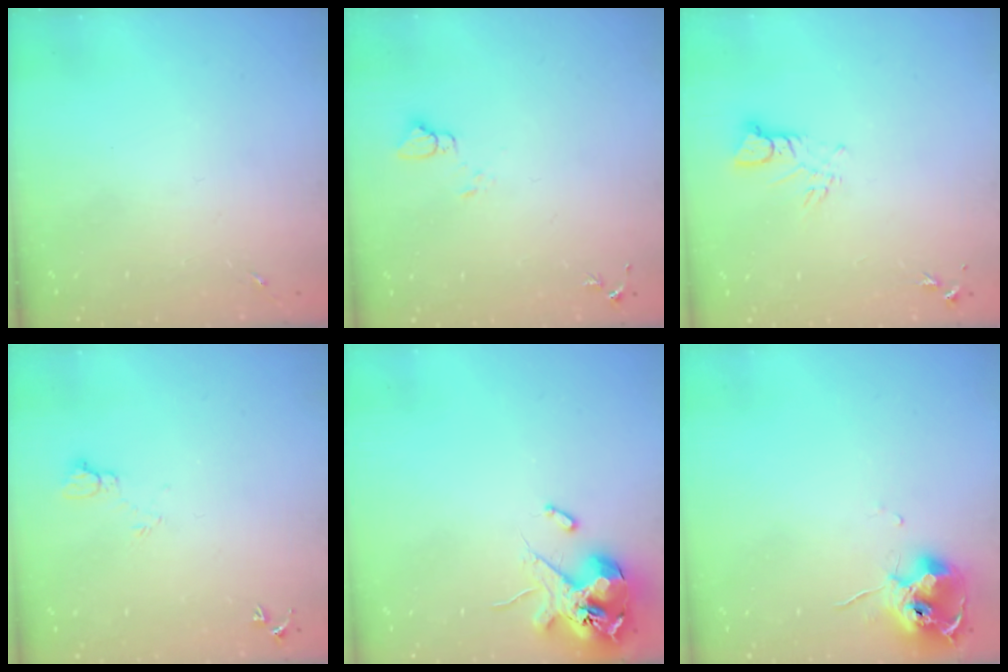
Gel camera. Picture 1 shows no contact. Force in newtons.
{"total": 3.9, "press": 3.9, "slide": 0.4}
{"total": 3.9, "press": 3.9, "slide": 0.4}
{"total": 4.2, "press": 4.1, "slide": 0.5}
{"total": 13.6, "press": 13.5, "slide": 1.9}
{"total": 10.6, "press": 10.5, "slide": 0.8}